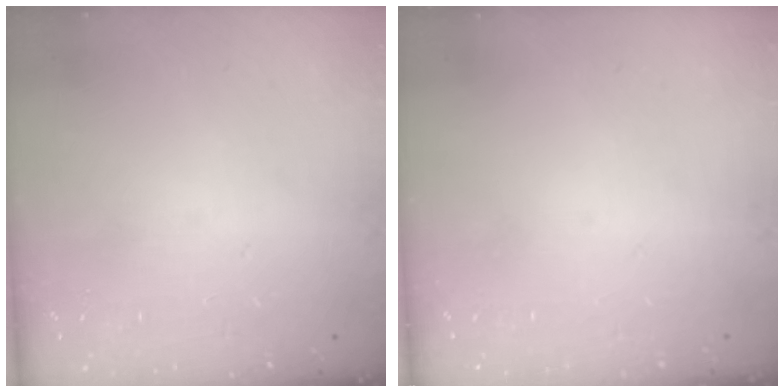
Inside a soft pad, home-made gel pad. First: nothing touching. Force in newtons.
{"total": 0.0}